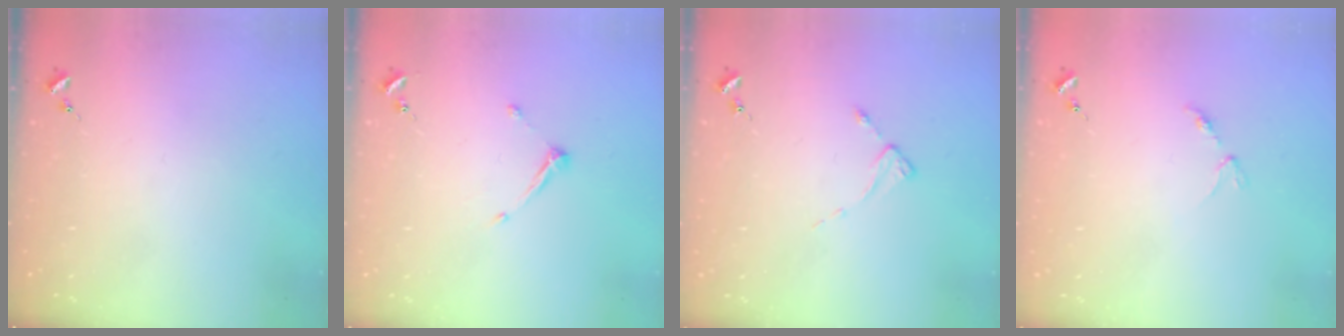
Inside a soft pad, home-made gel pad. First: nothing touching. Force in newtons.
{"total": 5.9, "press": 5.9, "slide": 0.6}
{"total": 2.0, "press": 2.0, "slide": 0.3}
{"total": 2.8, "press": 2.8, "slide": 0.5}